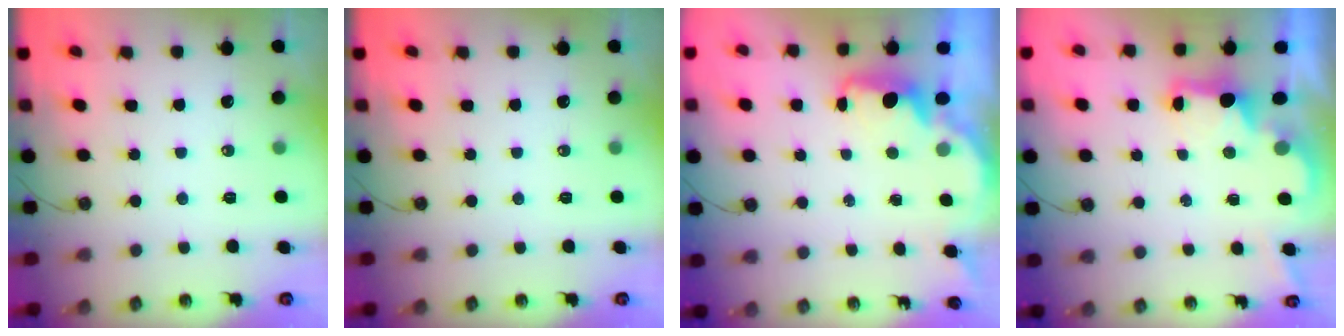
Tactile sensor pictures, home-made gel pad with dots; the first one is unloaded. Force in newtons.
{"total": 0.0}
{"total": 1.8, "press": 1.7, "slide": 0.7}
{"total": 2.3, "press": 2.2, "slide": 0.7}